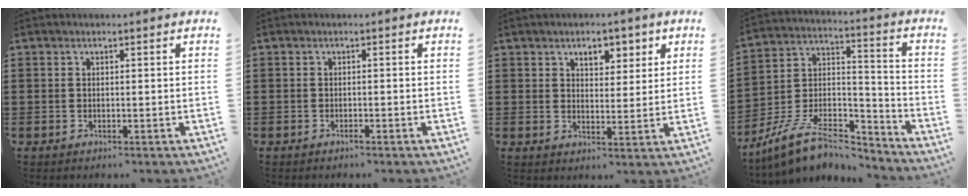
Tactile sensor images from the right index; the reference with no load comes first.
{"total": 0.6, "force": [-0.5, 0.0, 0.3], "torque": [-0.007, -0.001, -0.011]}
{"total": 4.1, "force": [2.4, 2.5, 2.1], "torque": [-0.030, 0.003, 0.035]}
{"total": 10.2, "force": [-8.3, 3.6, 4.8], "torque": [-0.103, 0.017, -0.164]}